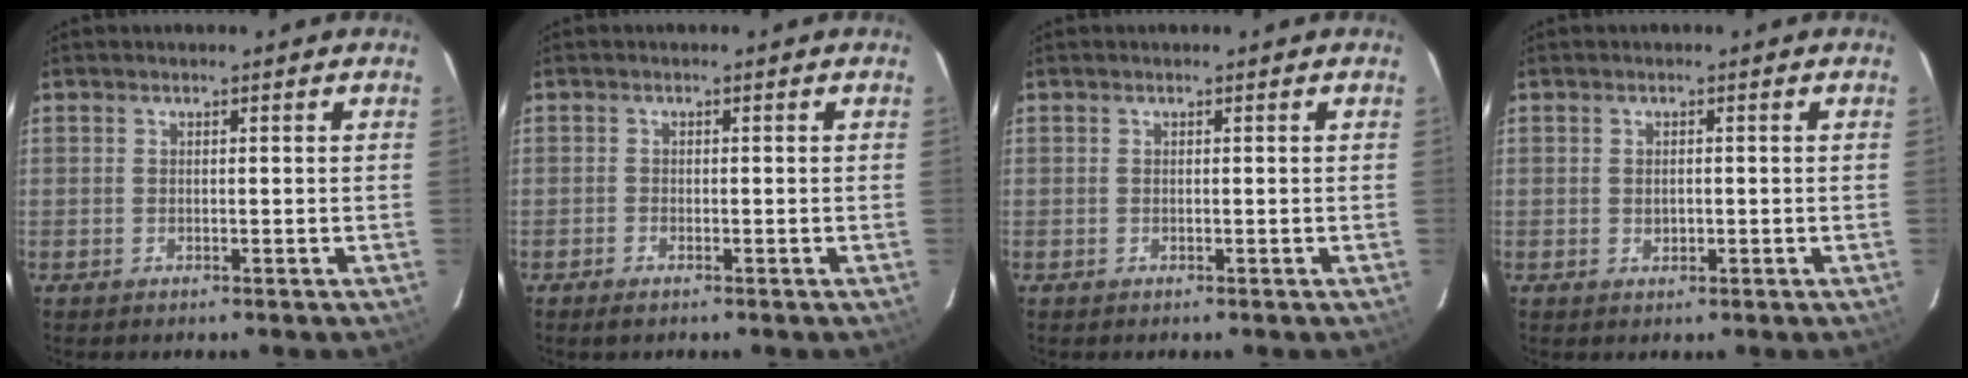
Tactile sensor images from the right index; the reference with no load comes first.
{"total": 1.2, "force": [-1.0, 0.5, 0.6], "torque": [-0.015, -0.003, -0.021]}
{"total": 0.0}
{"total": 1.3, "force": [-0.1, 1.1, 0.7], "torque": [-0.010, 0.001, 0.001]}